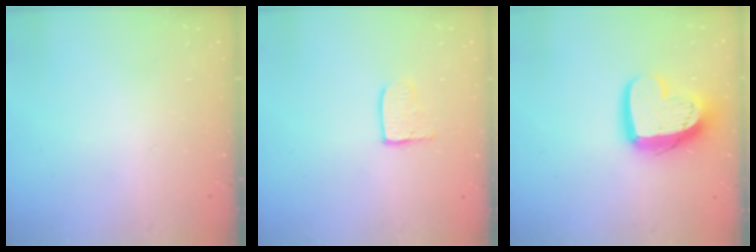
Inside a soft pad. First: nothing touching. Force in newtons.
{"total": 3.3, "press": 3.3, "slide": 0.3}
{"total": 16.0, "press": 15.9, "slide": 1.5}